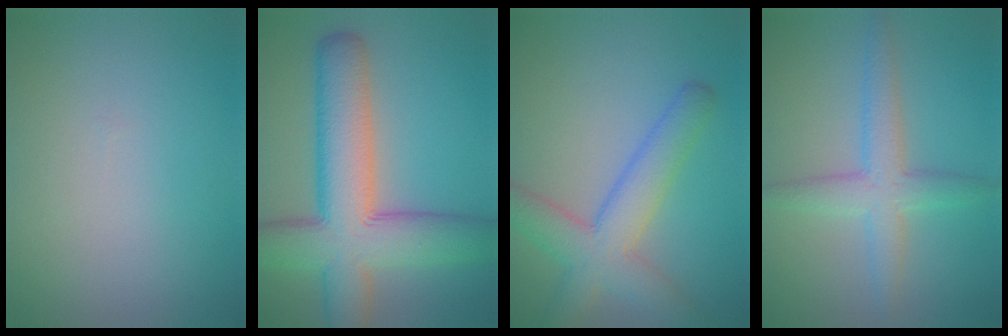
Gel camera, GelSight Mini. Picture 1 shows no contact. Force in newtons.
{"total": 10.5, "press": 10.5, "slide": 0.5}
{"total": 5.9, "press": 5.9, "slide": 0.3}
{"total": 3.8, "press": 3.8, "slide": 0.1}